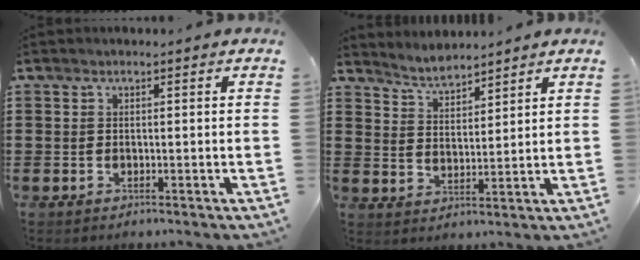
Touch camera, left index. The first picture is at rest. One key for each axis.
{"total": 3.8, "fx": 3.8, "fy": 0.5, "fz": 0.3, "tx": -0.019, "ty": -0.012, "tz": 0.069}